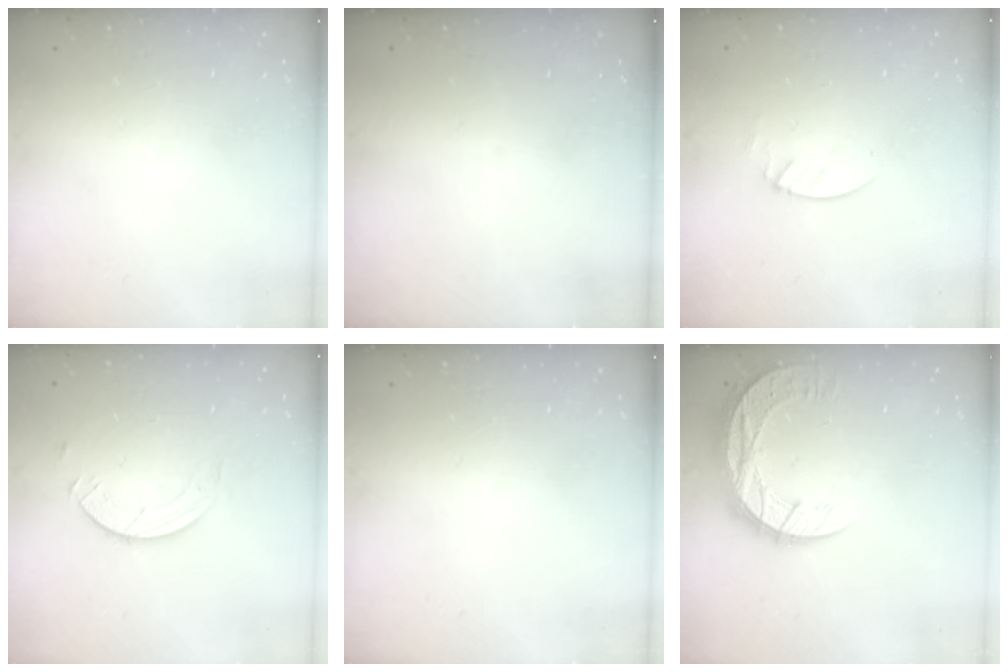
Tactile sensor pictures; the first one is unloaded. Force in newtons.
{"total": 0.0}
{"total": 2.1, "press": 2.1, "slide": 0.2}
{"total": 6.0, "press": 6.0, "slide": 0.6}
{"total": 0.0}
{"total": 12.2, "press": 12.2, "slide": 0.9}